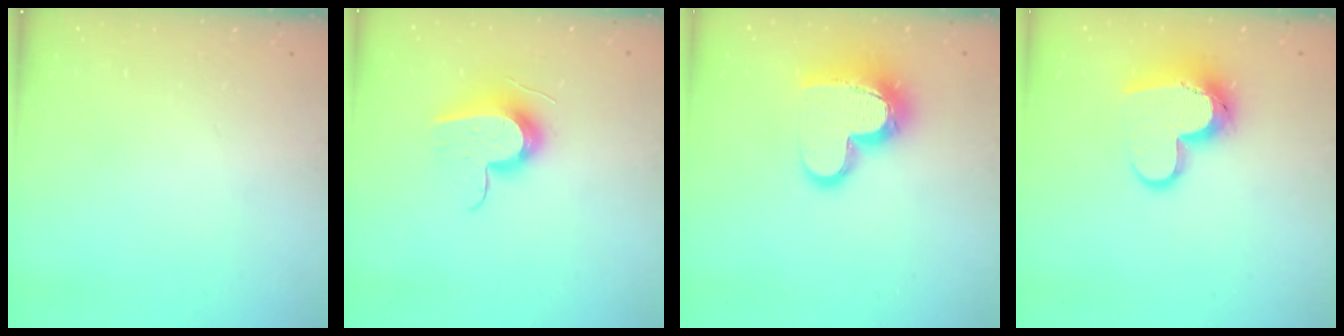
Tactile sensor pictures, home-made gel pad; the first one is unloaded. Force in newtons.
{"total": 12.4, "press": 12.4, "slide": 0.4}
{"total": 14.7, "press": 14.6, "slide": 1.2}
{"total": 12.4, "press": 12.3, "slide": 1.2}